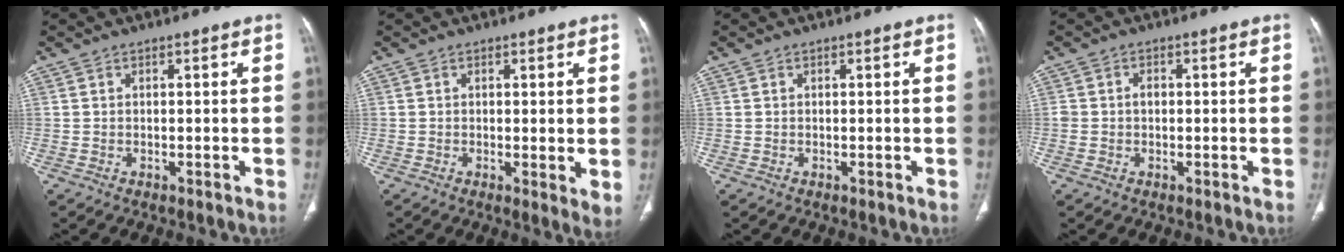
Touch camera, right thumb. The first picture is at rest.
{"total": 3.2, "force": [0.3, 0.9, 3.1], "torque": [-0.052, -0.014, 0.005]}
{"total": 0.0}
{"total": 1.6, "force": [0.0, 1.2, 1.0], "torque": [-0.015, 0.006, 0.001]}